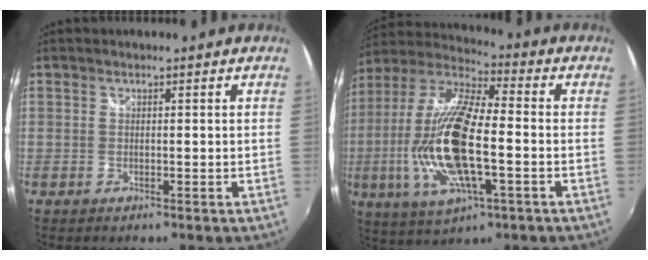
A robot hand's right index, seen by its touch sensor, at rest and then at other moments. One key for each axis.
{"total": 21.0, "fx": -3.7, "fy": 6.9, "fz": 19.5, "tx": -0.392, "ty": -0.014, "tz": -0.073}